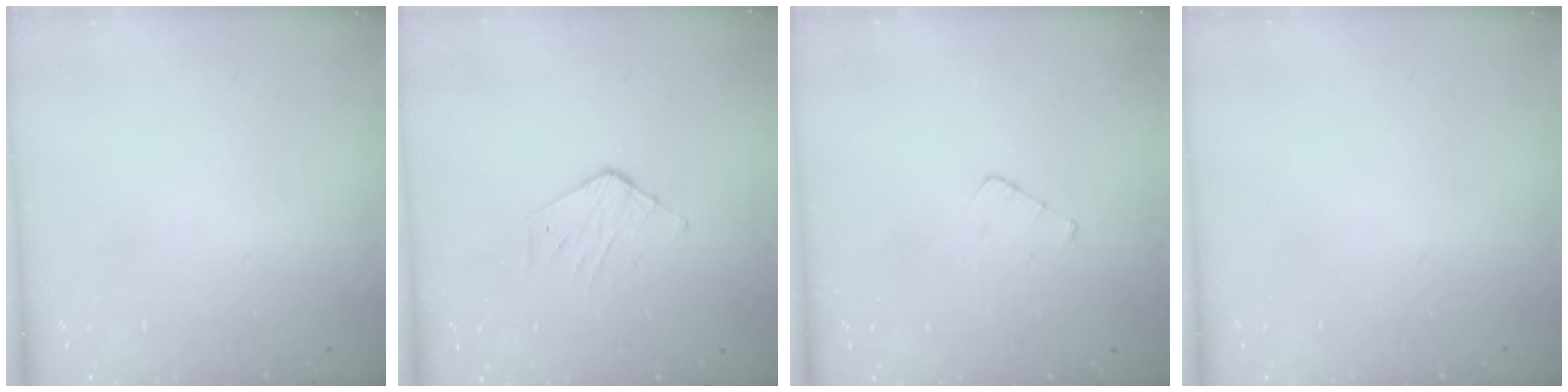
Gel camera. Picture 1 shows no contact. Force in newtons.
{"total": 3.4, "press": 3.4, "slide": 0.3}
{"total": 2.4, "press": 2.4, "slide": 0.3}
{"total": 0.0}